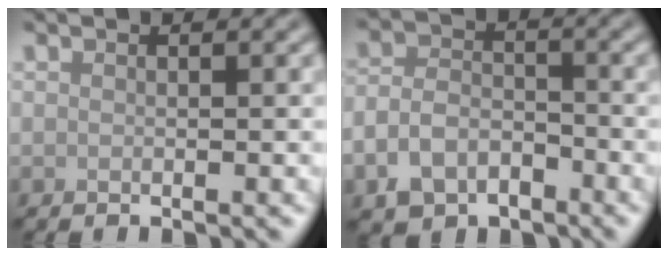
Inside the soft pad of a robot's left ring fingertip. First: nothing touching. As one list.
[{"total": 4.7, "force": [-2.6, 3.1, 2.4], "torque": [-0.048, -0.004, -0.056]}]